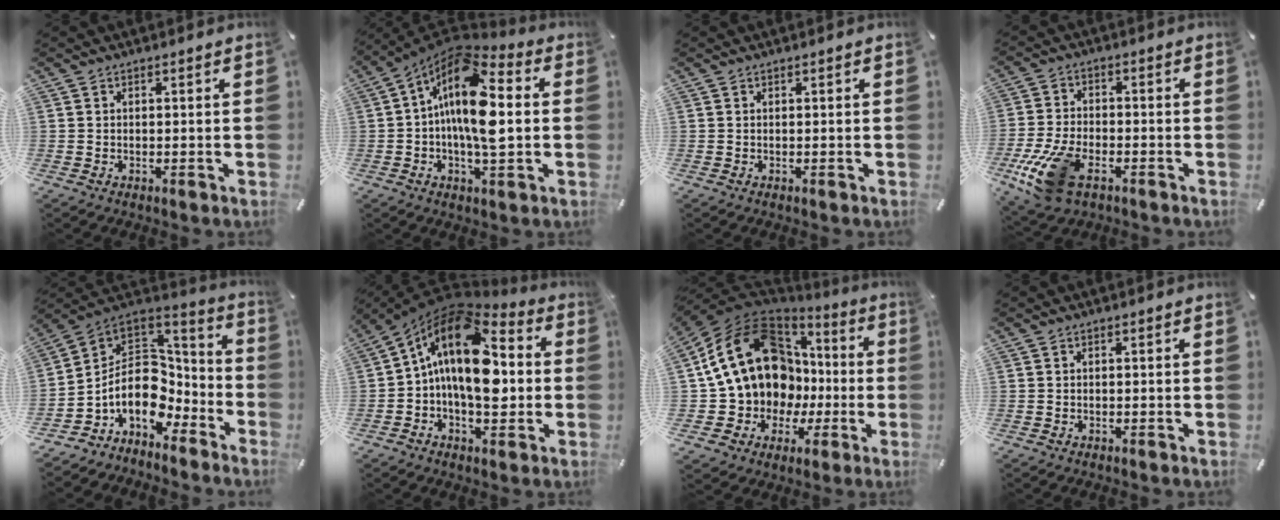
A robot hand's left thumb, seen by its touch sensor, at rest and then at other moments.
{"total": 16.9, "force": [1.4, 7.2, 15.2], "torque": [-0.295, -0.024, 0.020]}
{"total": 0.0}
{"total": 13.9, "force": [-6.3, 7.4, 9.9], "torque": [-0.216, 0.014, -0.109]}
{"total": 13.9, "force": [-2.6, 10.8, 8.4], "torque": [-0.169, -0.021, -0.047]}
{"total": 19.3, "force": [1.7, 11.3, 15.6], "torque": [-0.283, -0.018, 0.018]}
{"total": 22.7, "force": [5.6, 17.8, 13.0], "torque": [-0.277, -0.039, 0.133]}
{"total": 0.0}